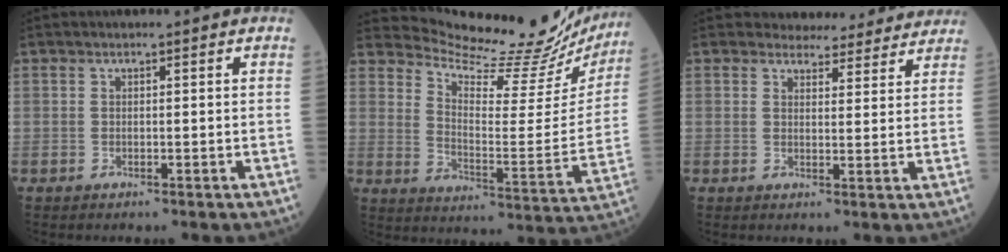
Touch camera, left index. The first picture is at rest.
{"total": 21.4, "force": [20.8, 3.2, 4.0], "torque": [-0.061, -0.093, 0.255]}
{"total": 8.6, "force": [8.1, 2.8, 0.5], "torque": [0.022, -0.002, 0.074]}